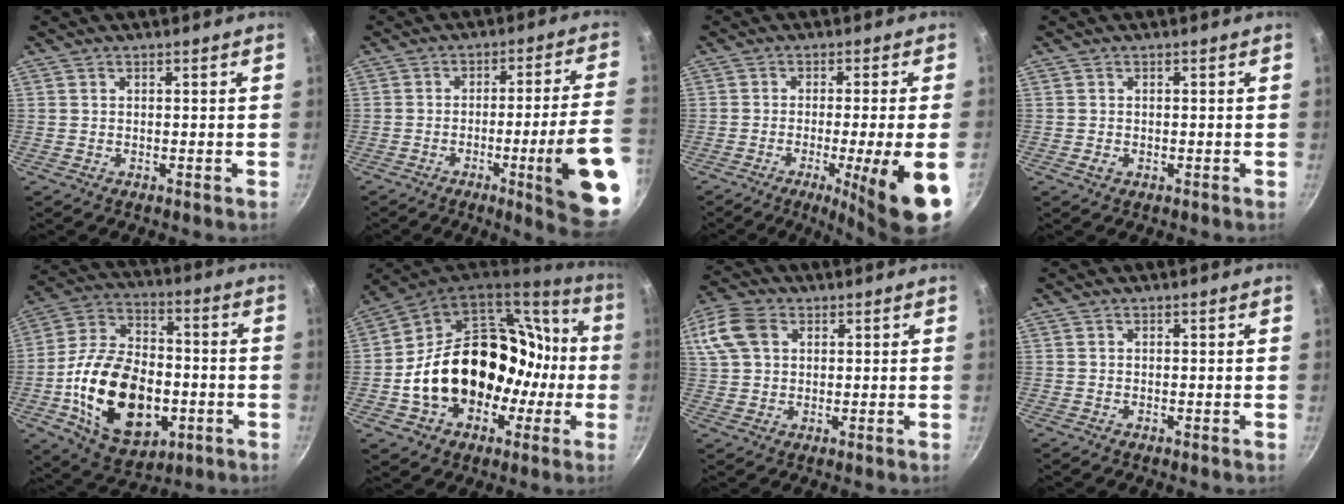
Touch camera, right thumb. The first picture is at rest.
{"total": 17.8, "force": [-6.2, 1.1, 16.7], "torque": [-0.213, 0.027, -0.082]}
{"total": 13.6, "force": [-4.8, 0.7, 12.7], "torque": [-0.184, -0.003, -0.064]}
{"total": 1.2, "force": [-0.4, 0.8, 0.8], "torque": [-0.014, 0.000, -0.006]}
{"total": 23.7, "force": [-5.0, 15.1, 17.6], "torque": [-0.287, 0.031, -0.080]}
{"total": 27.5, "force": [-3.2, 20.9, 17.6], "torque": [-0.263, 0.073, -0.025]}
{"total": 14.3, "force": [4.9, 10.6, 8.3], "torque": [-0.198, 0.028, 0.088]}
{"total": 0.0}